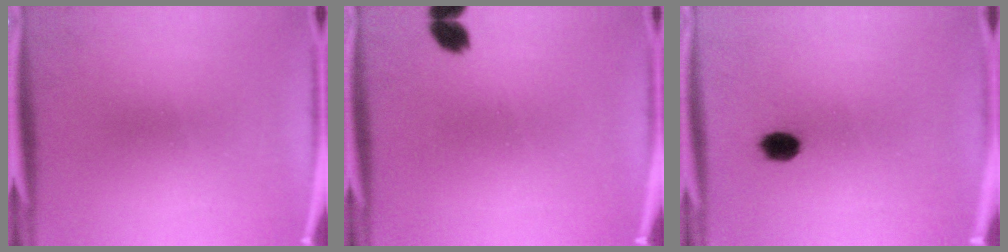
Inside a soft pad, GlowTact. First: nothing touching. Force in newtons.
{"total": 2.9}
{"total": 3.9}